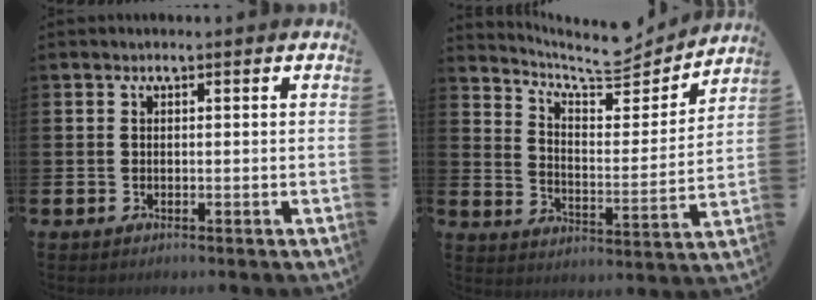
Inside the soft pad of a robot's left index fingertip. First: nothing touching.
{"total": 7.5, "force": [6.9, 1.9, 2.4], "torque": [-0.067, -0.057, 0.114]}